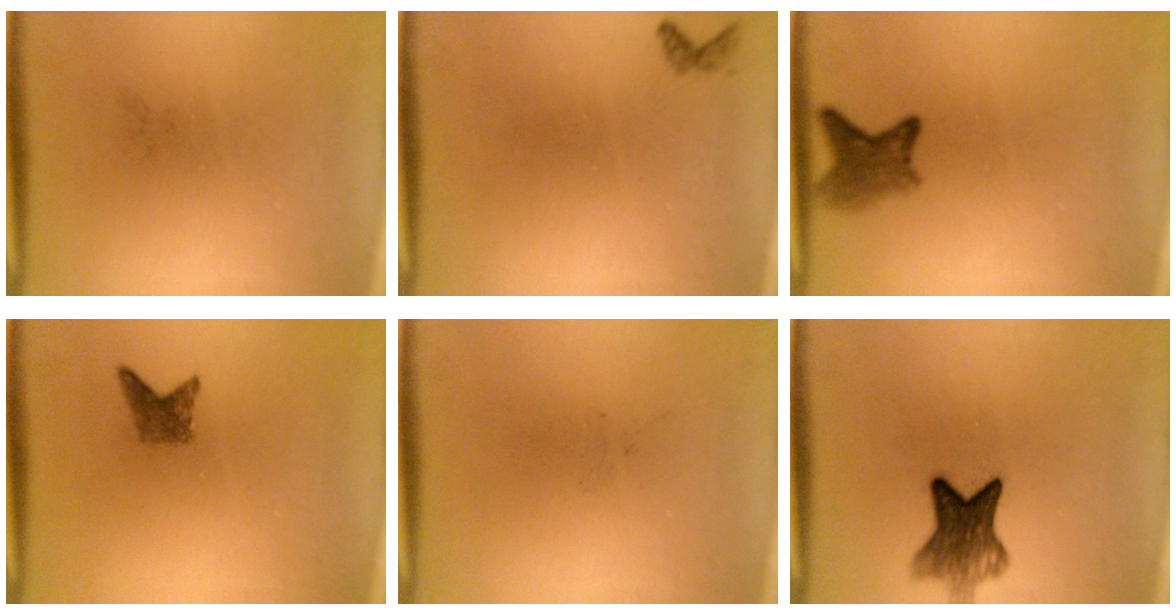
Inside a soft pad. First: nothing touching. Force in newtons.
{"total": 0.7}
{"total": 3.7}
{"total": 2.0}
{"total": 0.0}
{"total": 7.3}